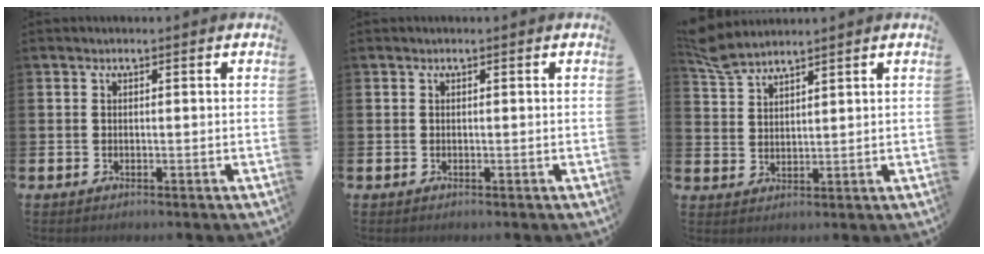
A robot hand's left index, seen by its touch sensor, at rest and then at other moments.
{"total": 0.0}
{"total": 4.5, "force": [4.3, 0.6, 0.9], "torque": [-0.023, -0.021, 0.078]}